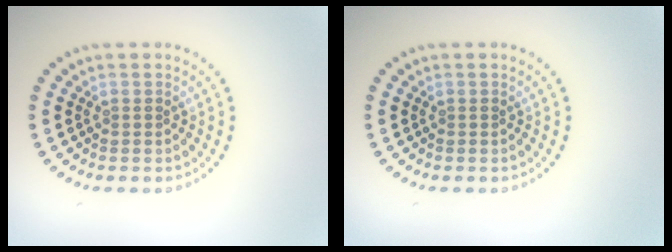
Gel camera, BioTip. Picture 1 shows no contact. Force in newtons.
{"total": 0.0}